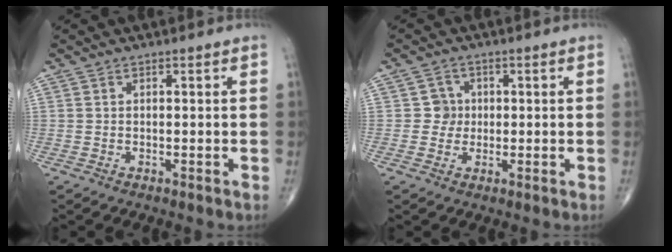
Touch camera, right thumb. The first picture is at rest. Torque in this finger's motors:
{"motor_torque": [-0.17, 0.09, 0.16, 0.07, -0.02]}